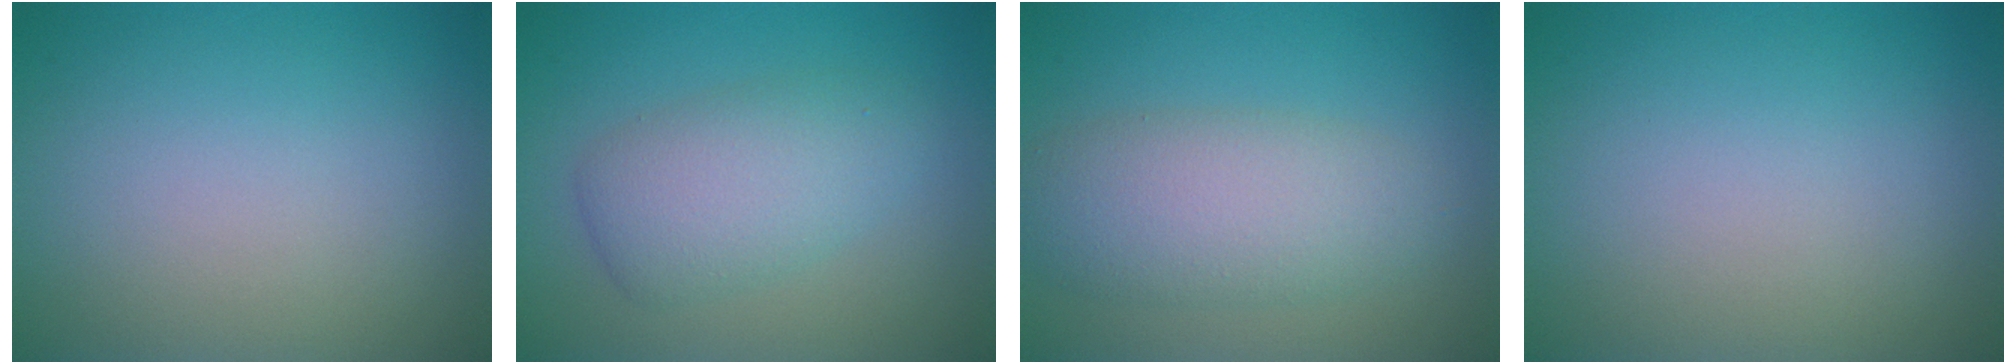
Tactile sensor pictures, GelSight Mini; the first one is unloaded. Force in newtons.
{"total": 4.4, "press": 4.4, "slide": 0.1}
{"total": 5.2, "press": 5.2, "slide": 0.1}
{"total": 0.0}